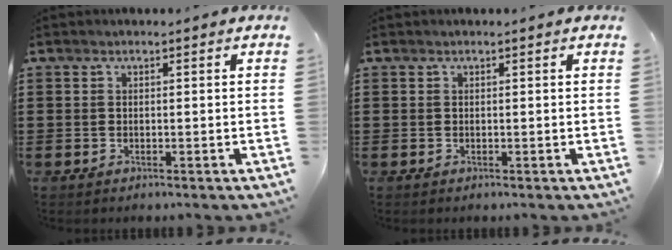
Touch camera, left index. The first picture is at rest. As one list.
[{"total": 0.0}]